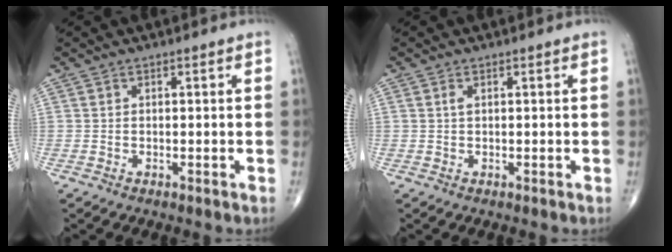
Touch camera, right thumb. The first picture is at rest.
{"total": 0.9, "force": [0.3, 0.4, 0.8], "torque": [-0.017, 0.006, 0.007]}